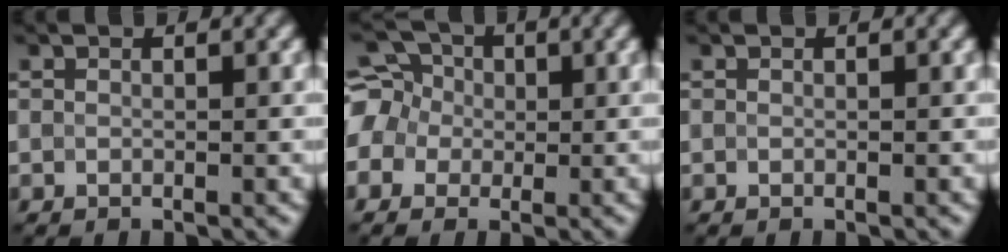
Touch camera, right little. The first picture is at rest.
{"total": 6.5, "force": [0.0, 5.9, 2.8], "torque": [-0.071, 0.038, -0.039]}
{"total": 0.0}